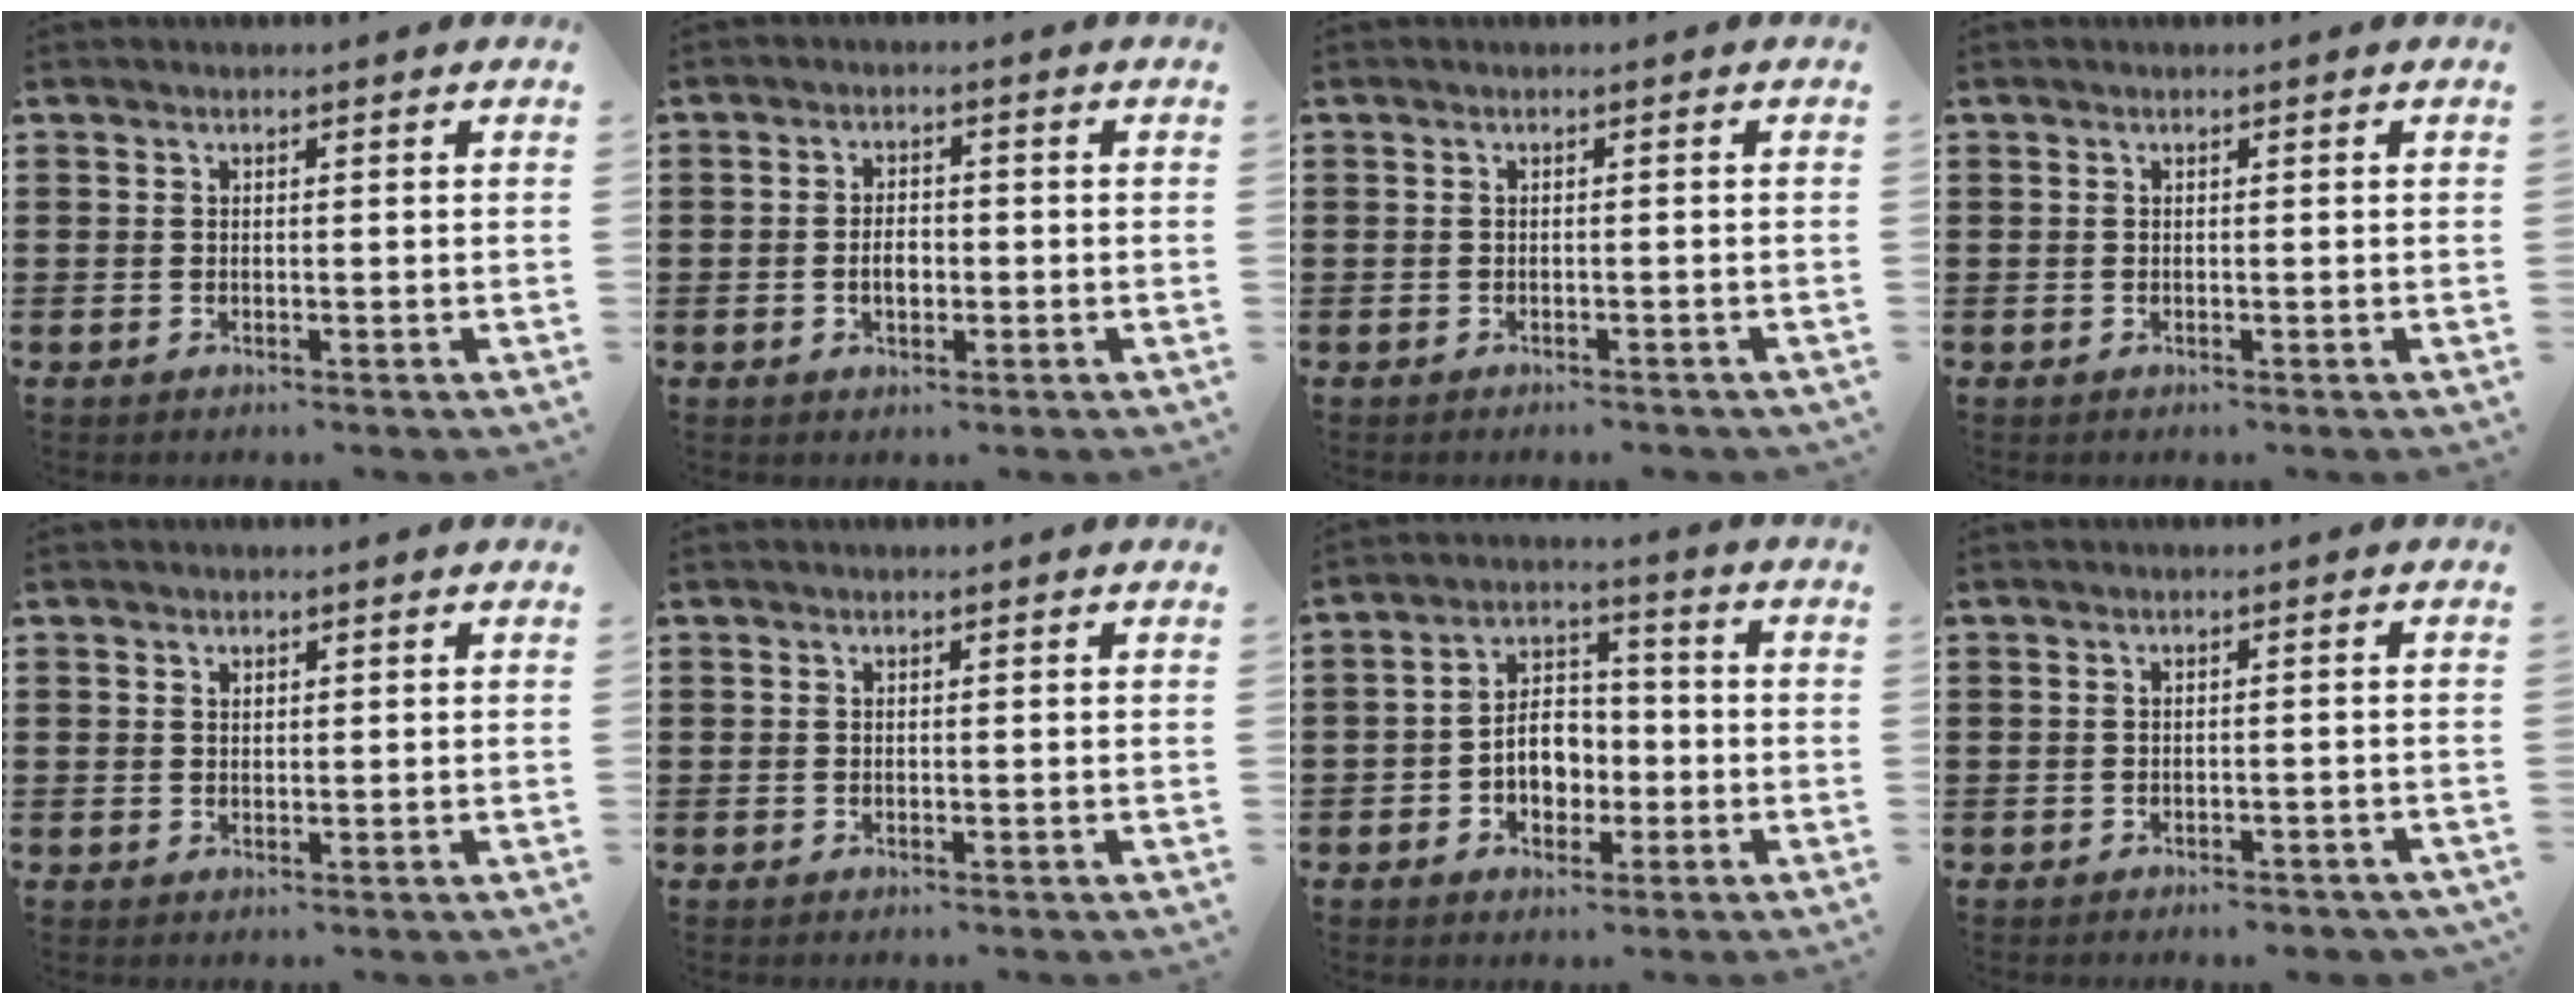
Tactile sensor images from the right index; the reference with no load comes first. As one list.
[{"total": 3.1, "force": [-0.6, 1.6, 2.5], "torque": [-0.040, 0.000, -0.013]}, {"total": 0.7, "force": [-0.7, 0.1, 0.2], "torque": [-0.007, -0.002, -0.014]}, {"total": 0.0}, {"total": 0.8, "force": [0.5, 0.5, 0.2], "torque": [-0.006, 0.002, 0.011]}, {"total": 0.0}, {"total": 6.6, "force": [-1.7, 4.7, 4.4], "torque": [-0.073, 0.005, -0.036]}, {"total": 1.5, "force": [-1.5, 0.2, 0.3], "torque": [-0.011, -0.002, -0.030]}]